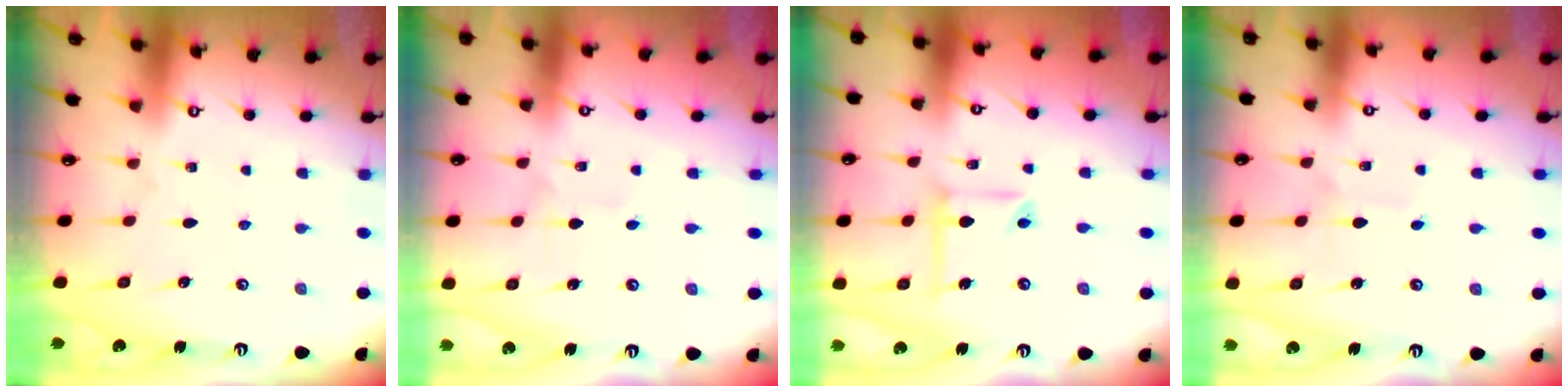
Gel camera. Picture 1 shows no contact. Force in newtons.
{"total": 2.3, "press": 2.3, "slide": 0.2}
{"total": 7.9, "press": 7.8, "slide": 1.2}
{"total": 2.7, "press": 2.7, "slide": 0.3}